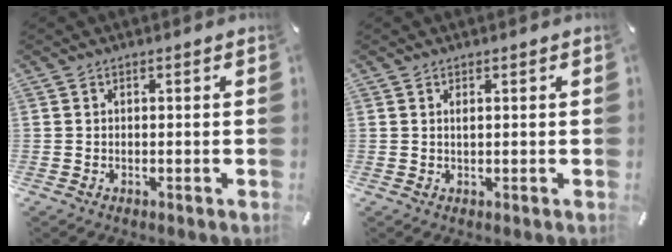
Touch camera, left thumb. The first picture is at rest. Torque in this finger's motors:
{"motor_torque": [-0.12, -0.01, 0.04, -0.19, 0.00]}